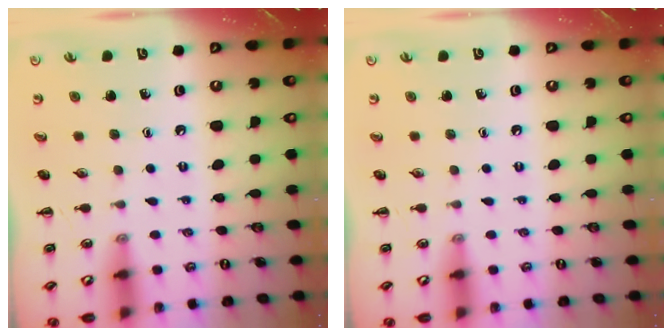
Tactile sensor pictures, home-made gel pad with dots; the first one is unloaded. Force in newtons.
{"total": 0.0}